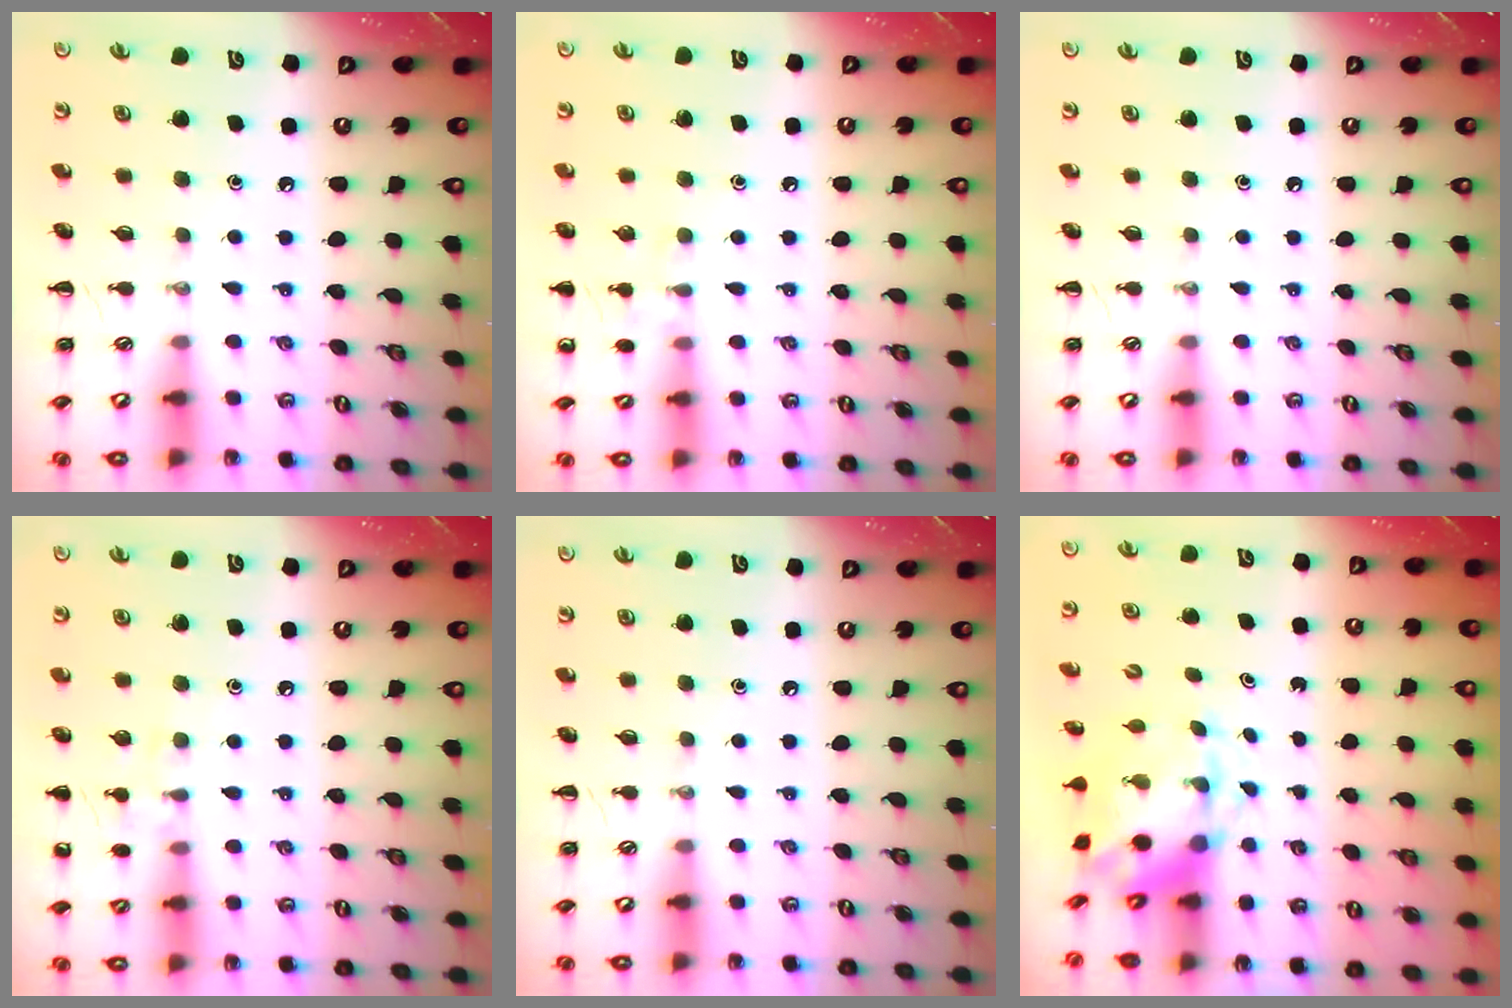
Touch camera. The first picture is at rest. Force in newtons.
{"total": 5.4, "press": 5.1, "slide": 1.6}
{"total": 0.0}
{"total": 7.4, "press": 7.1, "slide": 2.1}
{"total": 0.0}
{"total": 5.5, "press": 5.4, "slide": 0.8}